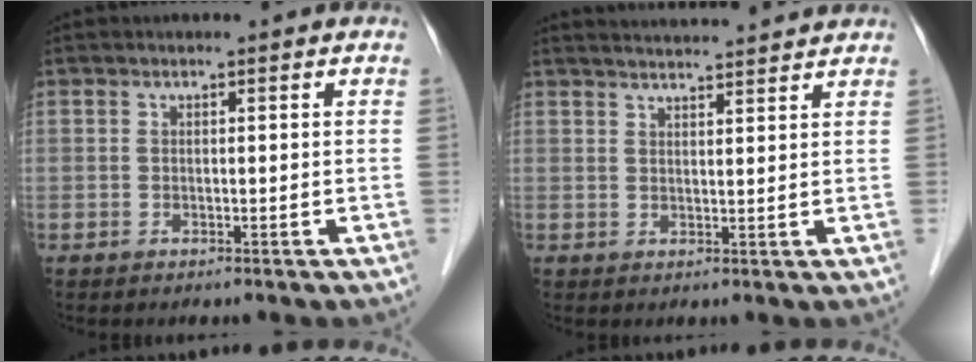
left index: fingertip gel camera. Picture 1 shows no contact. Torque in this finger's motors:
{"motor_torque": [0.33, -0.39, -0.02, -0.01]}